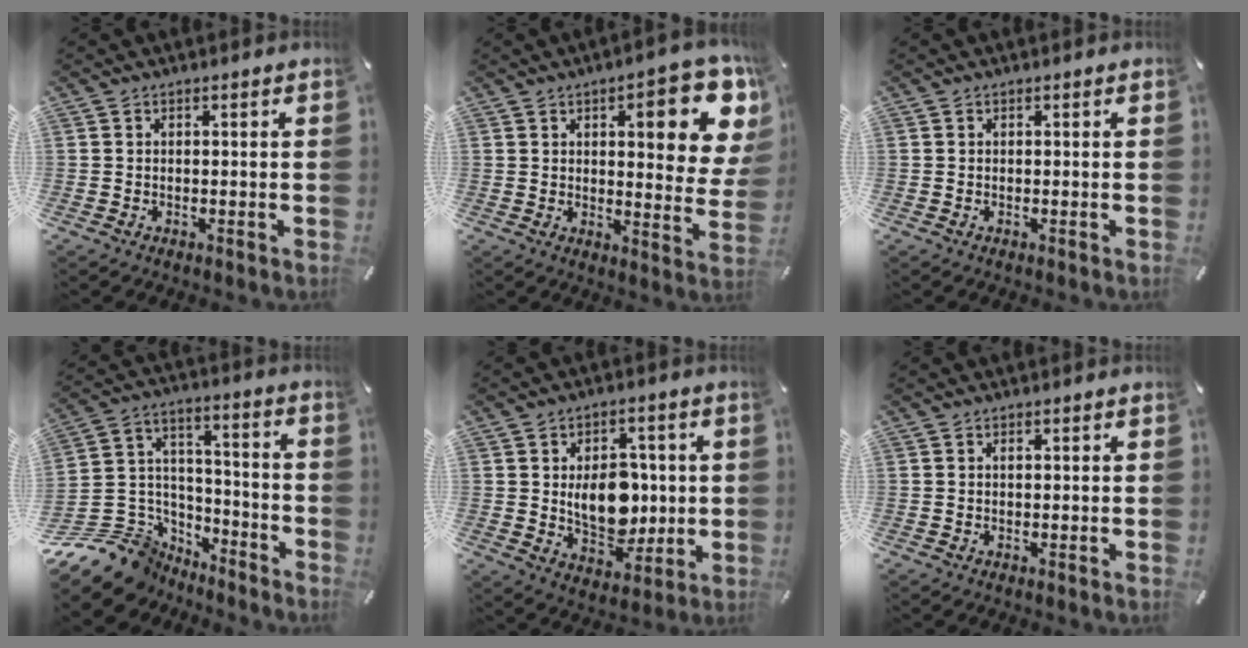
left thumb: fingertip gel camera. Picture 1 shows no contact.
{"total": 15.5, "force": [6.7, 5.5, 12.9], "torque": [-0.158, -0.040, 0.102]}
{"total": 0.0}
{"total": 13.1, "force": [-8.4, 9.5, 3.7], "torque": [-0.089, 0.031, -0.144]}
{"total": 11.9, "force": [0.5, 8.5, 8.3], "torque": [-0.119, 0.005, 0.012]}
{"total": 0.0}